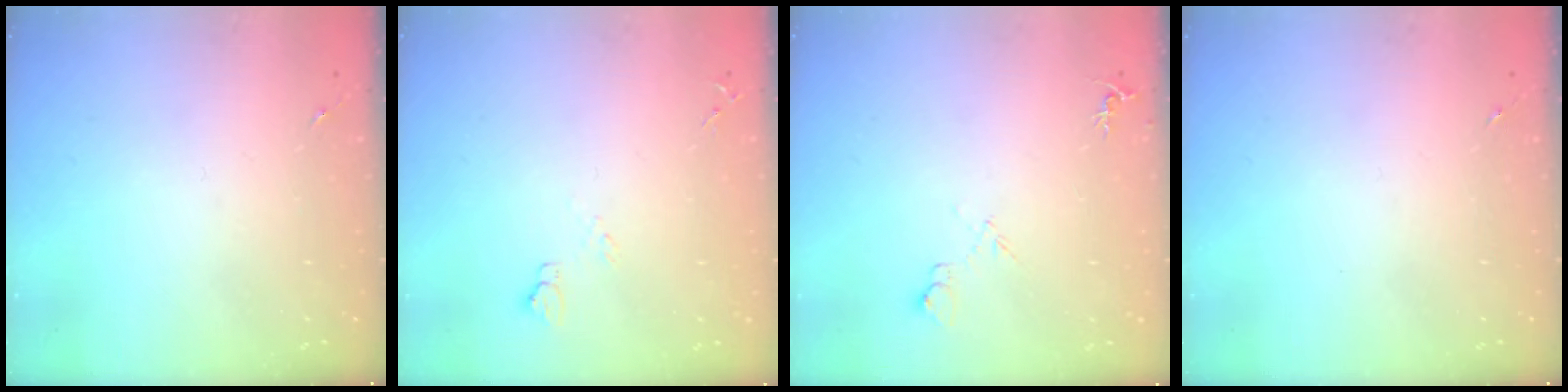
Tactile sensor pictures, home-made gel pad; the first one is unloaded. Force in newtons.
{"total": 5.8, "press": 5.8, "slide": 0.8}
{"total": 5.7, "press": 5.6, "slide": 1.2}
{"total": 0.0}